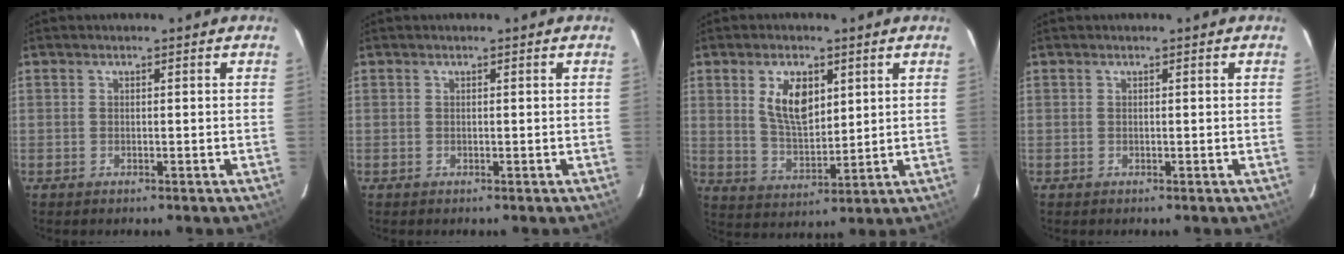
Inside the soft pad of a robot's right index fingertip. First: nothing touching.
{"total": 0.0}
{"total": 8.8, "force": [3.3, 4.5, 6.8], "torque": [-0.126, 0.004, 0.071]}
{"total": 0.0}